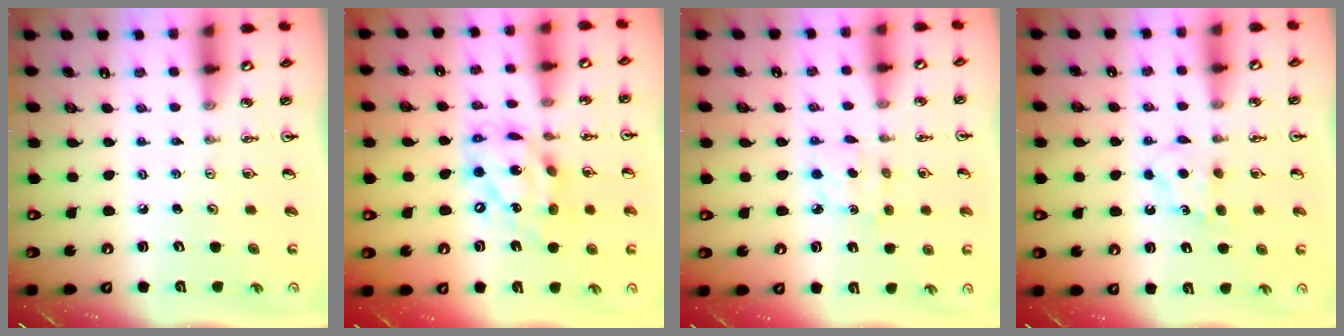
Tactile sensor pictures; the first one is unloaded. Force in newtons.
{"total": 16.2, "press": 16.1, "slide": 1.7}
{"total": 5.5, "press": 5.5, "slide": 0.5}
{"total": 4.7, "press": 4.7, "slide": 0.7}